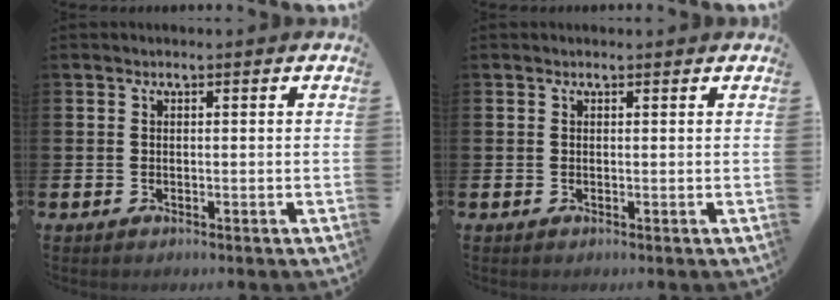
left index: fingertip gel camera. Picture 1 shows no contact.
{"total": 0.0}